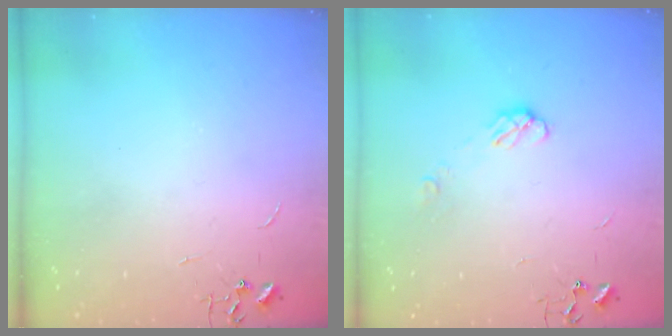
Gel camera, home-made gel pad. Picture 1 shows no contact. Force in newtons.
{"total": 4.9, "press": 4.9, "slide": 0.8}